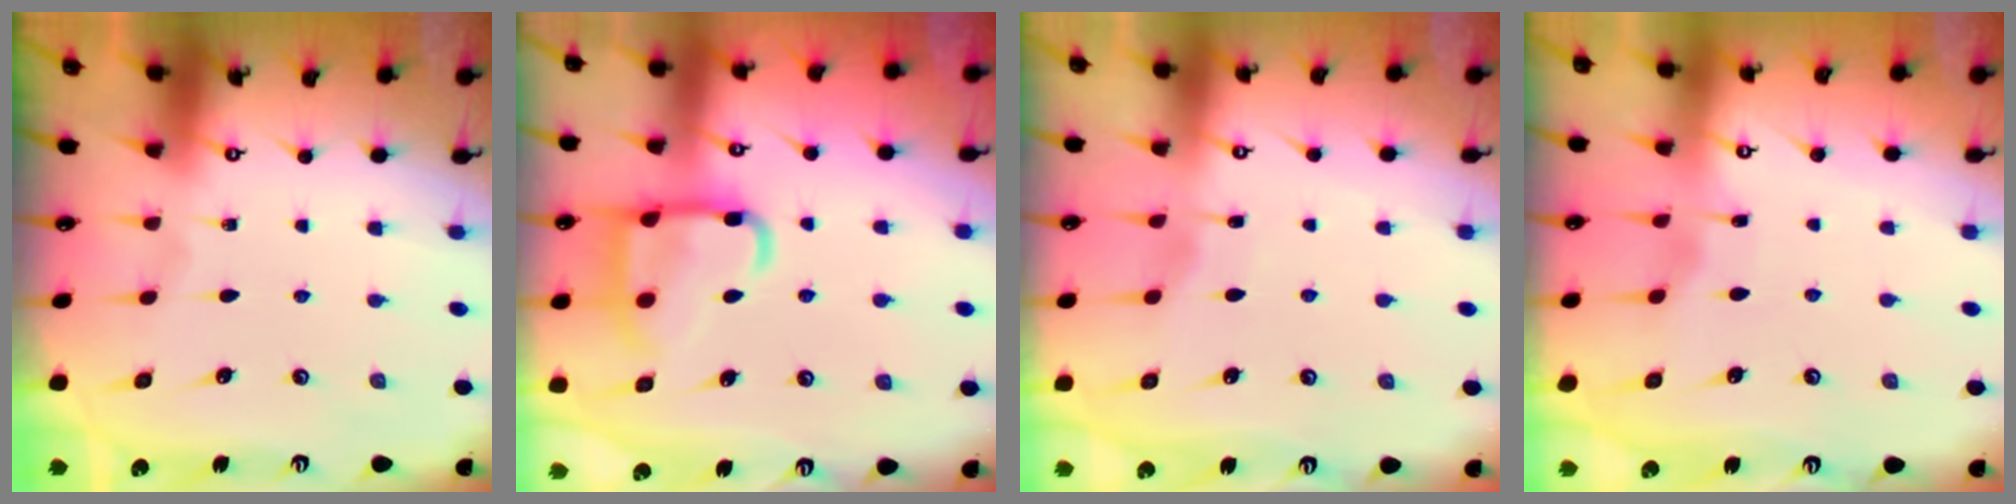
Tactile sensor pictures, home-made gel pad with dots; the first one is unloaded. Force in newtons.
{"total": 15.8, "press": 15.7, "slide": 1.6}
{"total": 2.6, "press": 2.6, "slide": 0.3}
{"total": 2.8, "press": 2.8, "slide": 0.4}